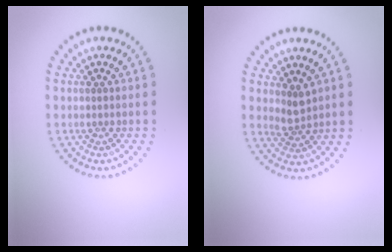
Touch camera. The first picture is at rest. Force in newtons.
{"total": 1.8, "press": 1.3, "slide": 1.2}